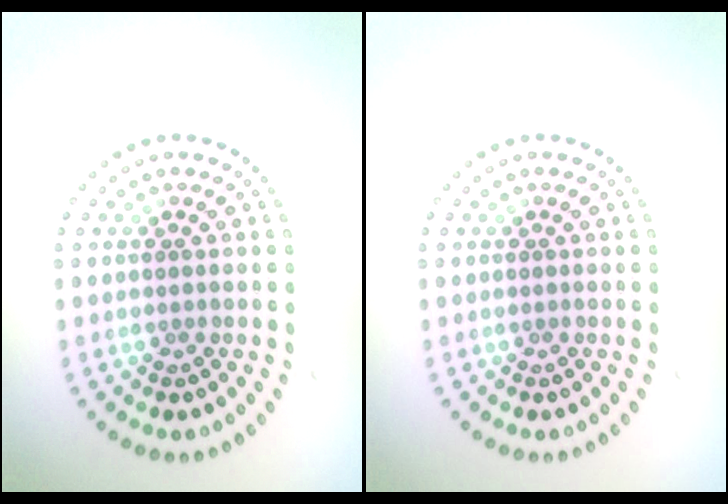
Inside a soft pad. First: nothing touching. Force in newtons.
{"total": 0.0}